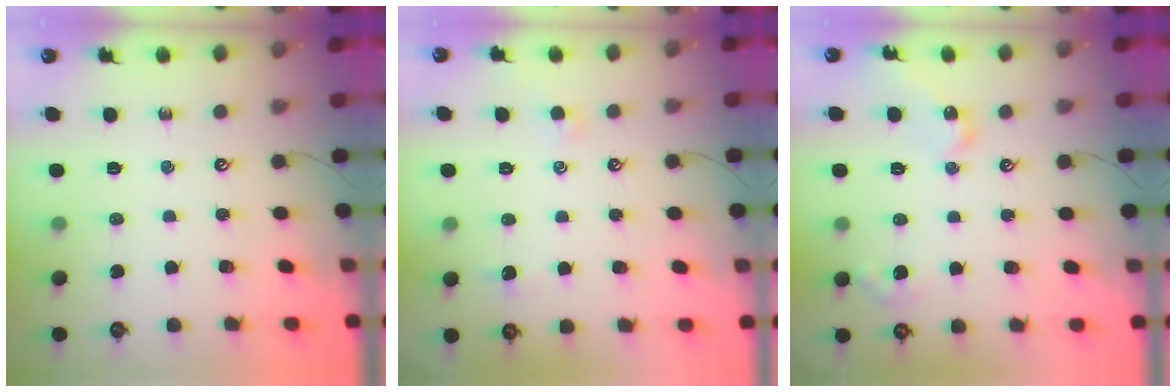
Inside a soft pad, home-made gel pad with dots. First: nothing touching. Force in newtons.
{"total": 0.8, "press": 0.6, "slide": 0.5}
{"total": 7.6, "press": 7.5, "slide": 0.7}